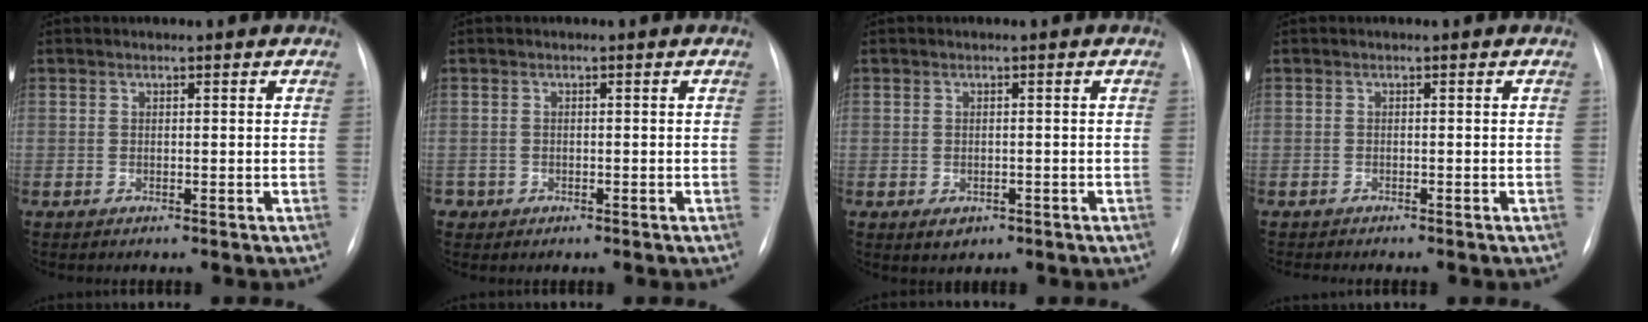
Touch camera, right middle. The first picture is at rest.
{"total": 1.1, "force": [-0.5, 0.9, 0.0], "torque": [0.003, 0.005, -0.008]}
{"total": 2.1, "force": [-1.0, 1.5, 1.0], "torque": [-0.011, 0.000, -0.004]}
{"total": 2.2, "force": [-2.0, 0.1, 1.0], "torque": [-0.011, -0.003, -0.024]}